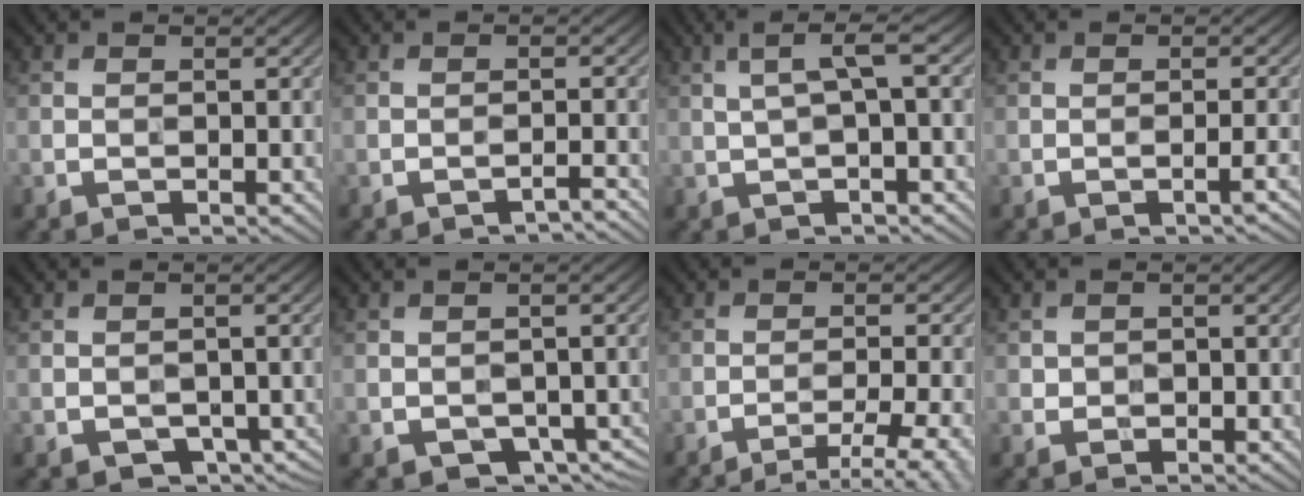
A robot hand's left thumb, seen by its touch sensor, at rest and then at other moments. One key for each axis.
{"total": 1.5, "fx": -1.4, "fy": -0.2, "fz": 0.5, "tx": -0.005, "ty": 0.011, "tz": -0.026}
{"total": 3.9, "fx": 0.8, "fy": 0.4, "fz": 3.8, "tx": -0.069, "ty": 0.025, "tz": 0.011}
{"total": 1.5, "fx": -0.6, "fy": -0.3, "fz": 1.3, "tx": -0.023, "ty": 0.013, "tz": -0.013}
{"total": 4.3, "fx": -2.1, "fy": 2.9, "fz": 2.4, "tx": -0.041, "ty": -0.011, "tz": -0.022}
{"total": 5.1, "fx": -2.5, "fy": 3.3, "fz": 3.0, "tx": -0.049, "ty": -0.013, "tz": -0.027}
{"total": 6.9, "fx": -4.9, "fy": 1.1, "fz": 4.7, "tx": -0.074, "ty": 0.013, "tz": -0.062}
{"total": 1.0, "fx": 0.0, "fy": 0.9, "fz": 0.3, "tx": -0.006, "ty": 0.000, "tz": -0.003}